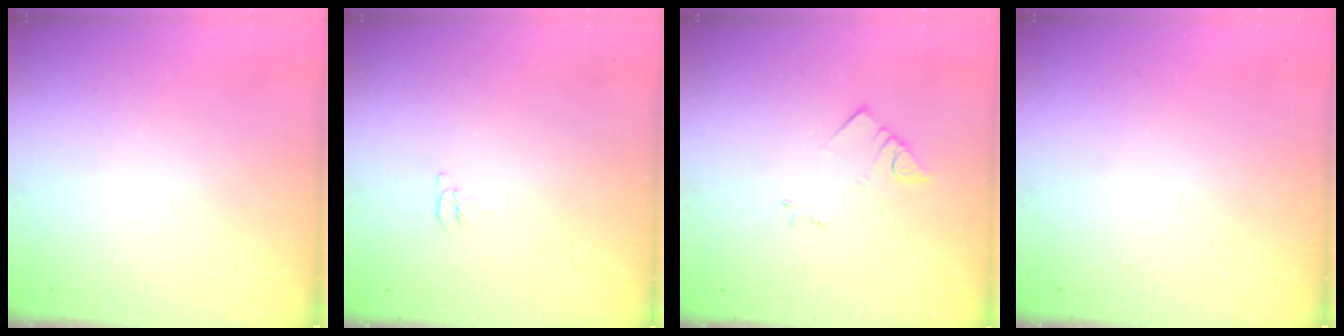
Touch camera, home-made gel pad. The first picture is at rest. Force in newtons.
{"total": 3.1, "press": 3.1, "slide": 0.5}
{"total": 2.3, "press": 2.3, "slide": 0.3}
{"total": 0.0}